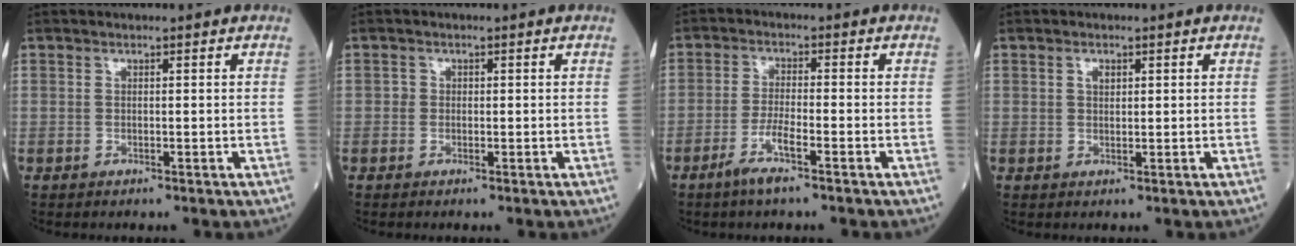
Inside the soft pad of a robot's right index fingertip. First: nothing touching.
{"total": 0.9, "force": [0.0, 0.9, 0.2], "torque": [0.001, 0.003, -0.002]}
{"total": 4.5, "force": [-2.7, 0.0, 3.6], "torque": [-0.074, -0.006, -0.057]}
{"total": 1.3, "force": [0.6, 0.7, 0.9], "torque": [-0.014, 0.000, 0.010]}